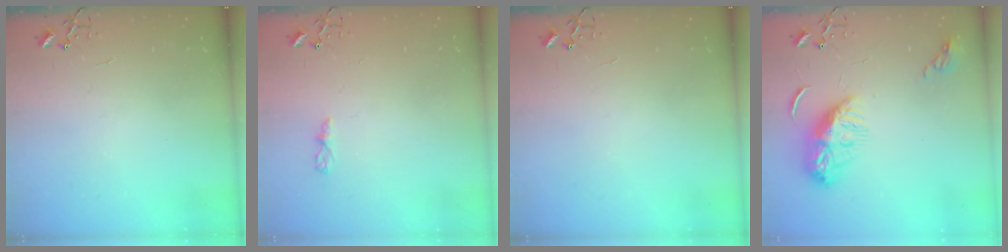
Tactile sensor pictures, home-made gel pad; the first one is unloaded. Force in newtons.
{"total": 4.4, "press": 4.4, "slide": 0.6}
{"total": 0.0}
{"total": 10.9, "press": 10.9, "slide": 0.4}